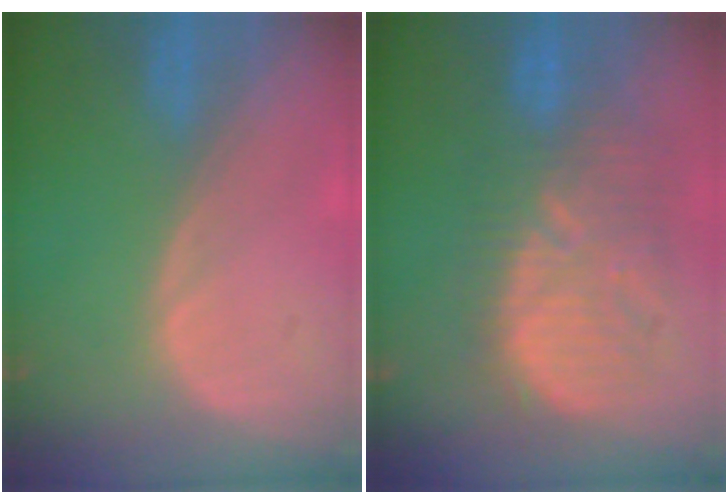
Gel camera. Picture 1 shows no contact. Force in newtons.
{"total": 11.1, "press": 10.7, "slide": 2.9}